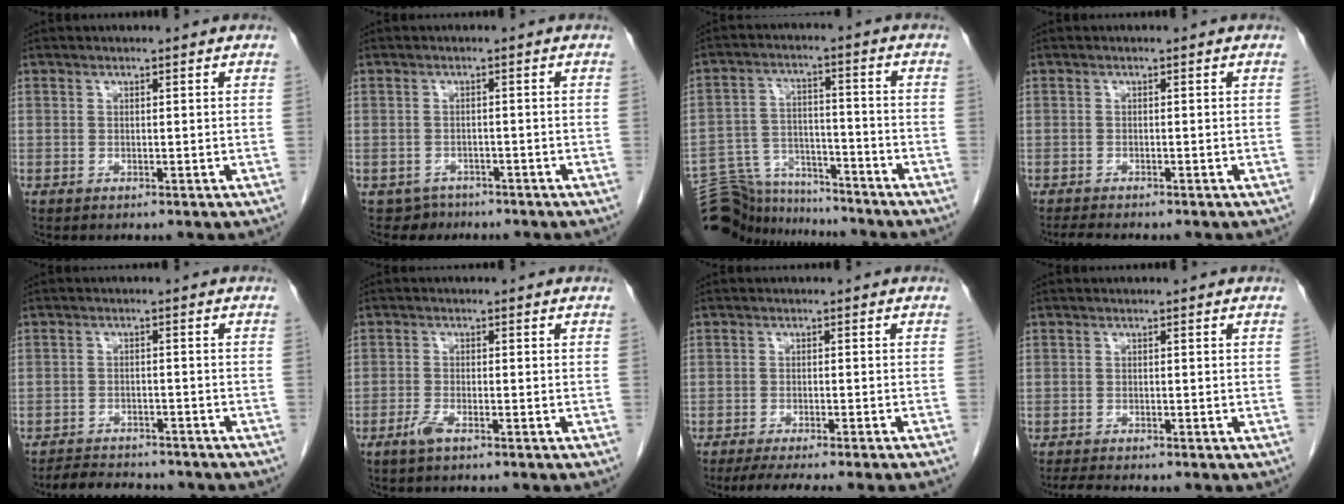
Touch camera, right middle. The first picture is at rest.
{"total": 2.8, "force": [-2.0, 1.8, -0.6], "torque": [0.006, 0.007, -0.030]}
{"total": 14.2, "force": [-13.7, 3.2, 1.9], "torque": [-0.043, 0.027, -0.218]}
{"total": 2.9, "force": [-2.6, 0.4, 1.3], "torque": [-0.022, -0.008, -0.040]}
{"total": 8.2, "force": [-7.5, 2.3, 2.4], "torque": [-0.038, 0.001, -0.102]}
{"total": 2.3, "force": [-1.6, 0.2, 1.6], "torque": [-0.040, -0.003, -0.036]}
{"total": 8.8, "force": [-7.5, -0.8, 4.6], "torque": [-0.046, -0.016, -0.109]}
{"total": 3.4, "force": [-3.1, 0.3, 1.5], "torque": [-0.025, -0.011, -0.049]}